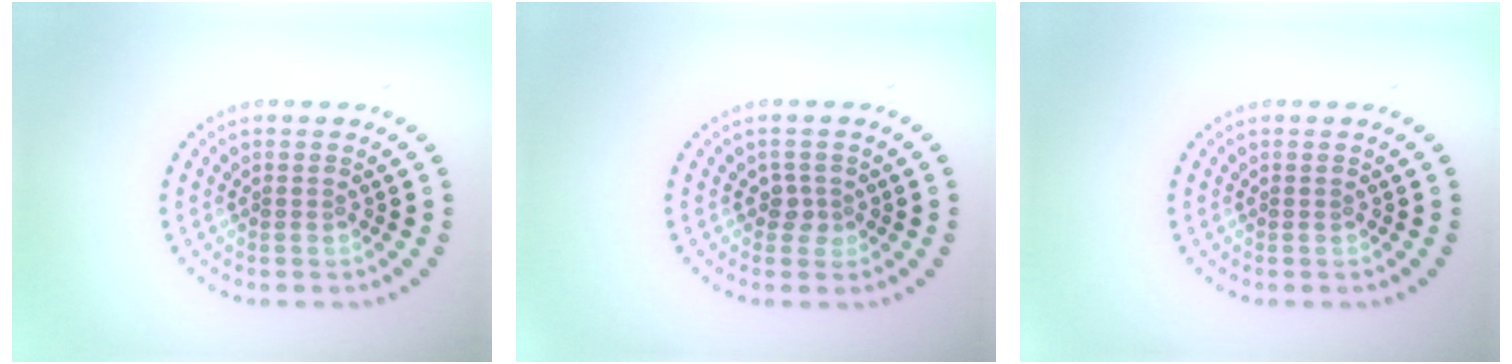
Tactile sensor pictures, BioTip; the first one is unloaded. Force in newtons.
{"total": 1.4, "press": 1.1, "slide": 0.9}
{"total": 0.0}